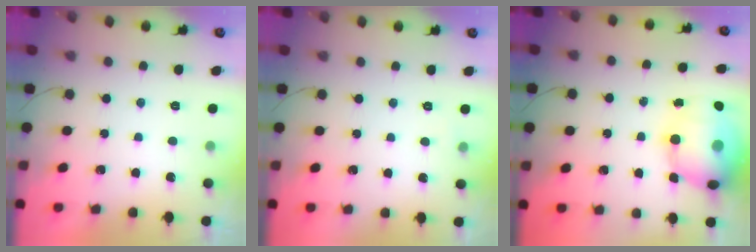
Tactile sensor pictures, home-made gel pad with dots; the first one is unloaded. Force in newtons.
{"total": 2.5, "press": 2.4, "slide": 1.0}
{"total": 20.0, "press": 17.8, "slide": 9.1}